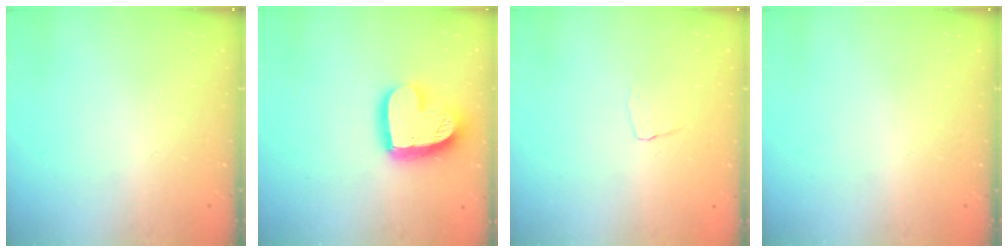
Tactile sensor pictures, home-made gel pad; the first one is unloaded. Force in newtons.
{"total": 18.7, "press": 18.7, "slide": 1.4}
{"total": 3.5, "press": 3.4, "slide": 0.2}
{"total": 0.0}